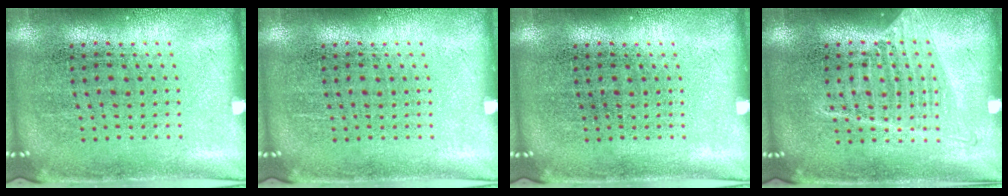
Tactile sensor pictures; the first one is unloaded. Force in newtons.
{"total": 0.0}
{"total": 0.0}
{"total": 1.2, "press": 1.1, "slide": 0.5}